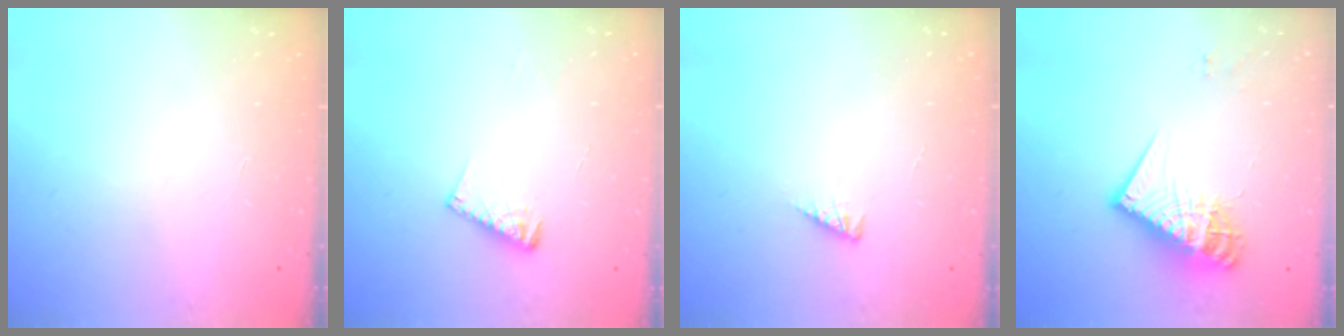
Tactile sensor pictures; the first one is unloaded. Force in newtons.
{"total": 5.8, "press": 5.8, "slide": 0.3}
{"total": 3.6, "press": 3.6, "slide": 0.5}
{"total": 17.8, "press": 17.8, "slide": 1.0}